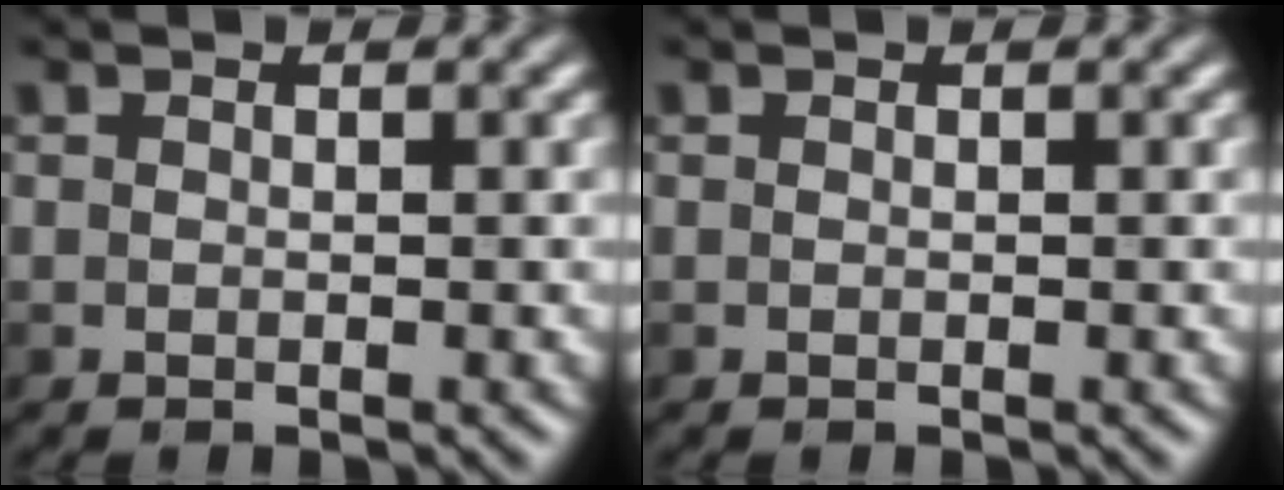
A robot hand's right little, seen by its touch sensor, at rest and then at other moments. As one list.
[{"total": 0.0}]